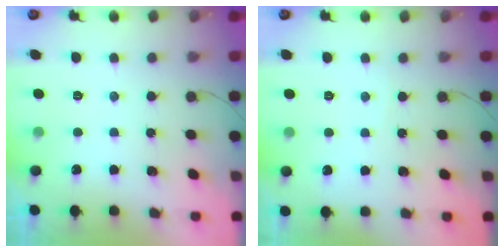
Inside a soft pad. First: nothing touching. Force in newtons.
{"total": 2.3, "press": 2.2, "slide": 0.3}